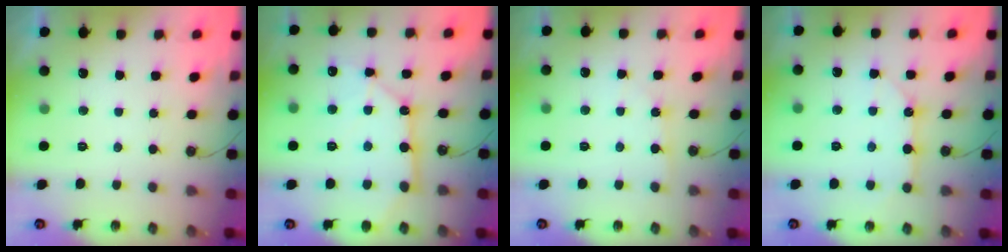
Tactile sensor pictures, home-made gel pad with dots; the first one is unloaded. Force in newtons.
{"total": 13.6, "press": 13.5, "slide": 1.7}
{"total": 3.3, "press": 3.3, "slide": 0.4}
{"total": 11.0, "press": 11.0, "slide": 1.1}